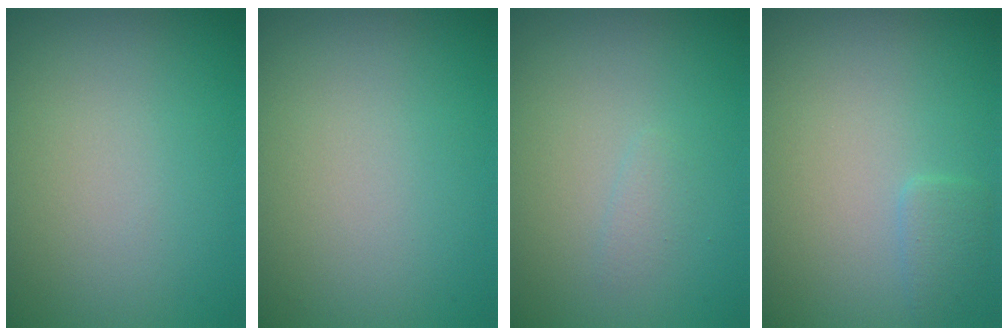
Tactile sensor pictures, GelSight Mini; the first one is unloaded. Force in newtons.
{"total": 0.0}
{"total": 0.8, "press": 0.8, "slide": 0.0}
{"total": 1.2, "press": 1.2, "slide": 0.1}